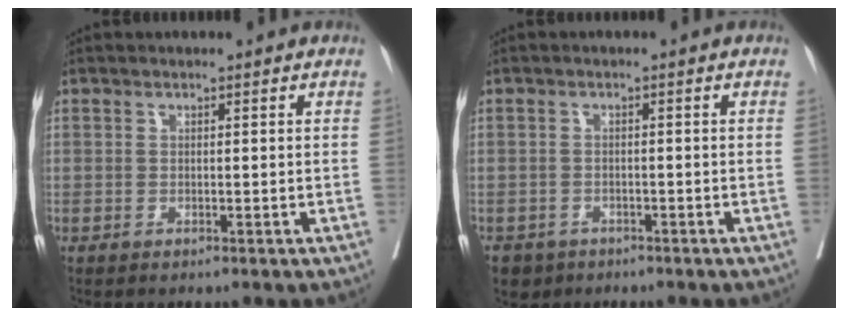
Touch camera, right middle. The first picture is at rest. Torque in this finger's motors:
{"motor_torque": [-0.01, -0.06, 0.00, 0.01]}